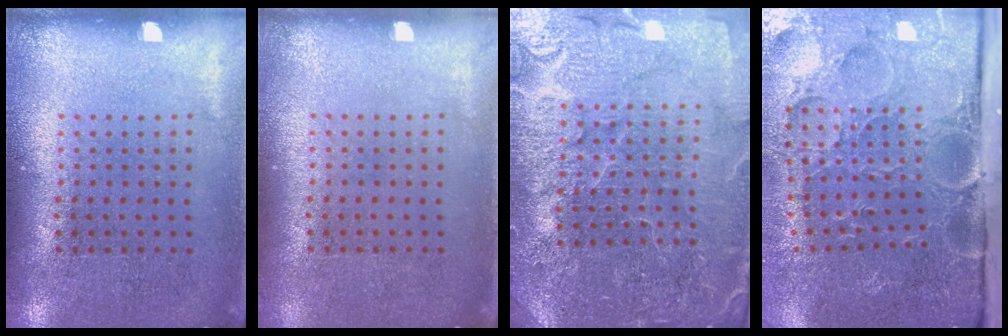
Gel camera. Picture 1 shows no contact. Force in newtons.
{"total": 0.0}
{"total": 5.0, "press": 4.7, "slide": 1.8}
{"total": 5.2, "press": 4.1, "slide": 3.2}